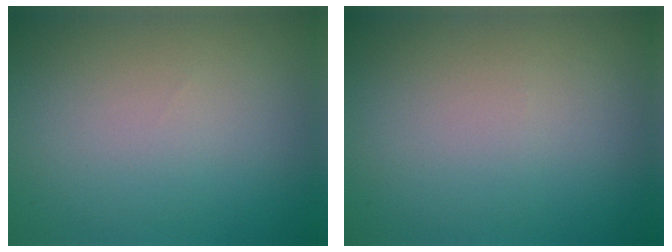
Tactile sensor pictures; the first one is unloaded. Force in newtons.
{"total": 0.0}